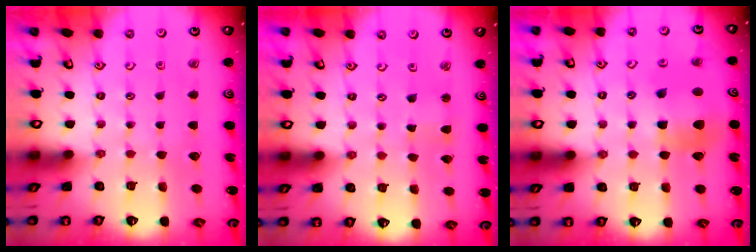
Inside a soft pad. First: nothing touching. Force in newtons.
{"total": 2.1, "press": 2.1, "slide": 0.3}
{"total": 7.6, "press": 7.5, "slide": 1.0}